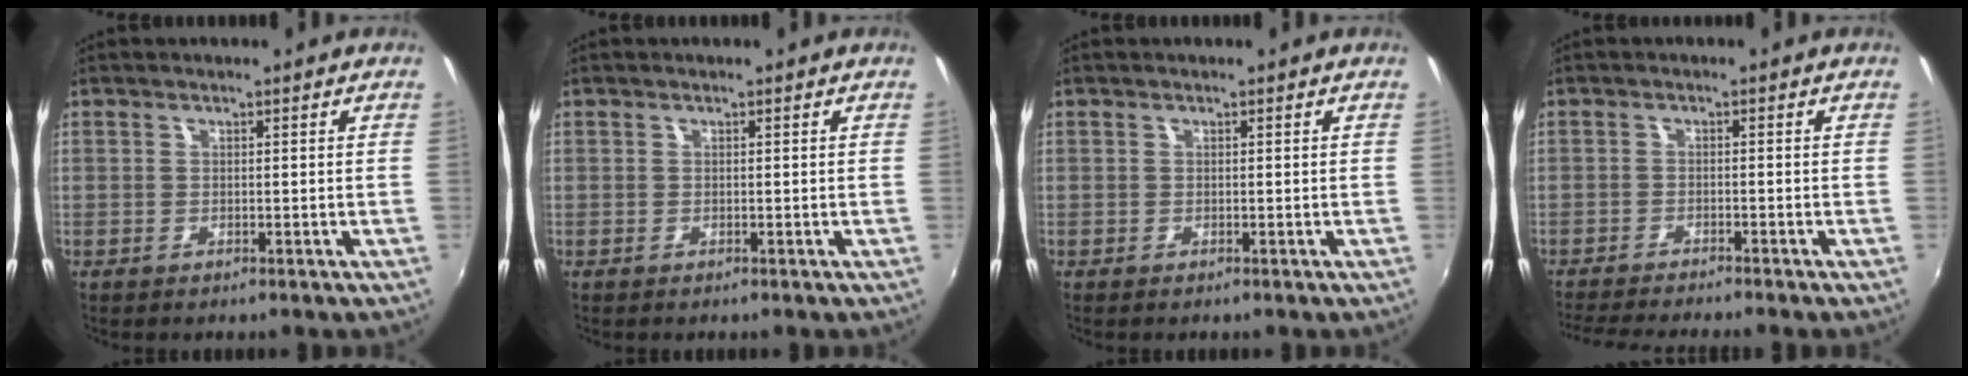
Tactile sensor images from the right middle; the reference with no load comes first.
{"total": 0.0}
{"total": 0.0}
{"total": 7.5, "force": [-6.9, -0.4, 3.0], "torque": [-0.075, -0.021, -0.112]}